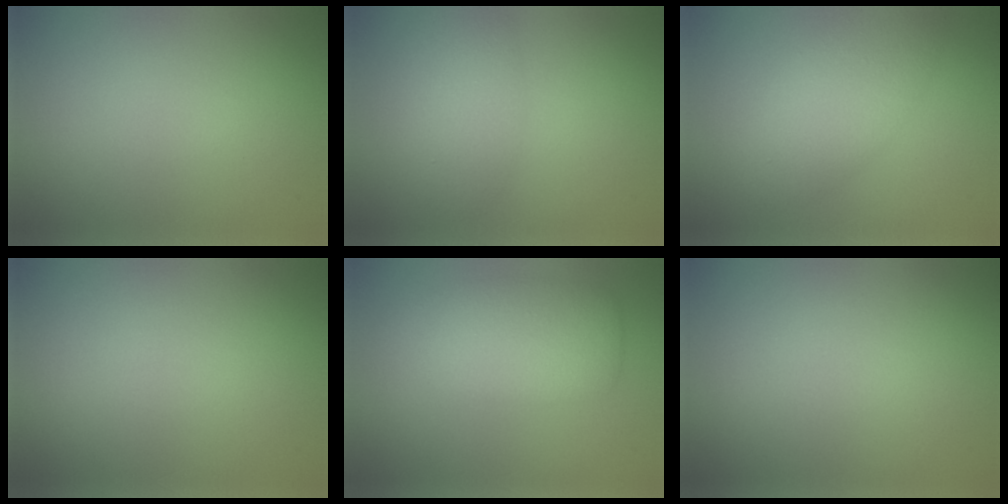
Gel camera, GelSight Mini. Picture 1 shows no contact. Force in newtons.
{"total": 3.0, "press": 3.0, "slide": 0.2}
{"total": 4.6, "press": 4.6, "slide": 0.1}
{"total": 0.0}
{"total": 5.1, "press": 5.0, "slide": 0.5}
{"total": 0.0}